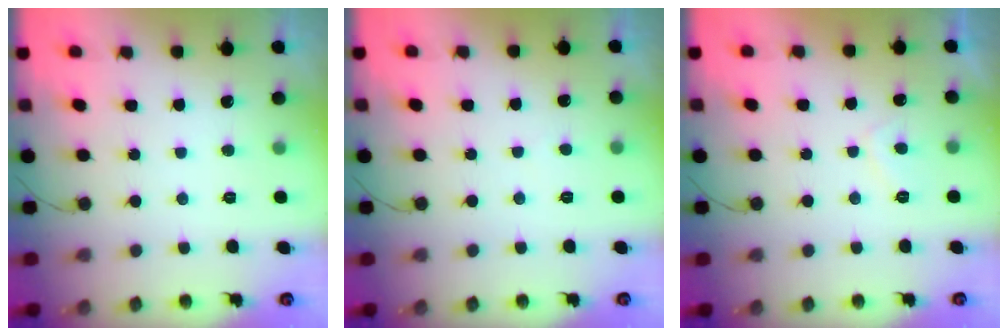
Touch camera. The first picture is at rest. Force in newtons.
{"total": 2.6, "press": 2.6, "slide": 0.3}
{"total": 2.8, "press": 2.7, "slide": 0.9}